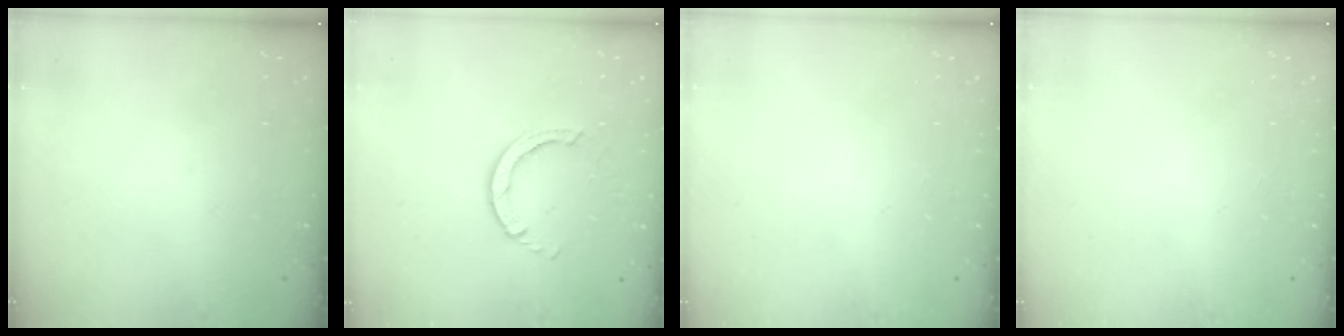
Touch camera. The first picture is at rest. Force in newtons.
{"total": 3.0, "press": 3.0, "slide": 0.4}
{"total": 0.0}
{"total": 0.0}